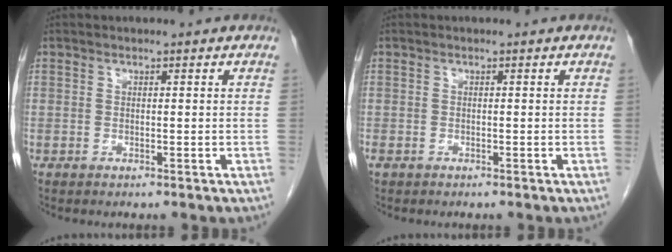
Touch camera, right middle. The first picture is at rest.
{"total": 1.0, "force": [-0.7, 0.7, 0.3], "torque": [-0.014, 0.000, -0.011]}